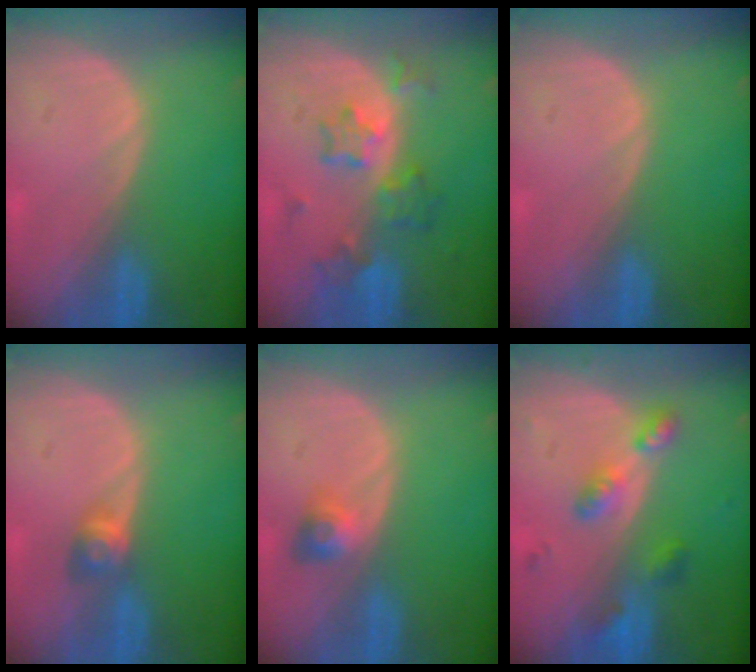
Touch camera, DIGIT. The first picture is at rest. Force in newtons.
{"total": 7.3, "press": 6.5, "slide": 3.3}
{"total": 0.0}
{"total": 2.9, "press": 2.5, "slide": 1.4}
{"total": 3.0, "press": 2.7, "slide": 1.4}
{"total": 5.2, "press": 5.1, "slide": 0.7}